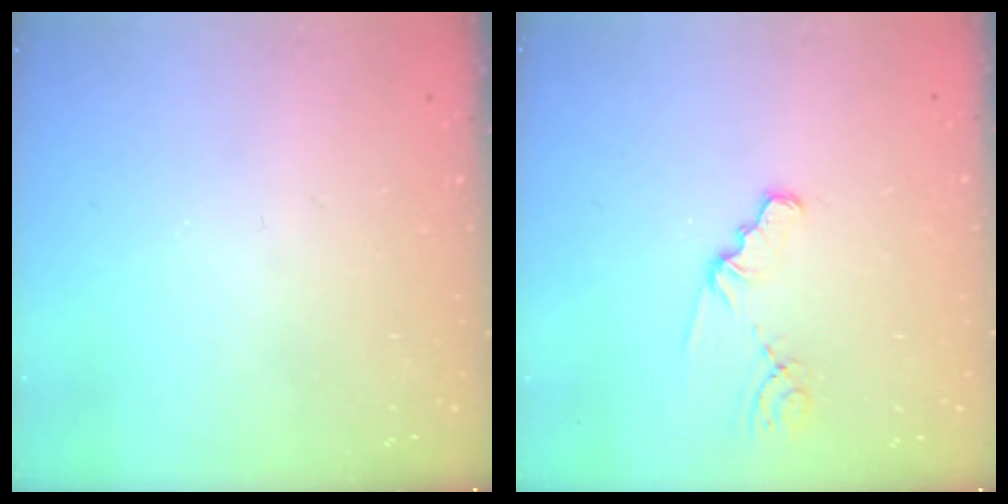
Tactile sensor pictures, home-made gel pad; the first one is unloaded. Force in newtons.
{"total": 1.9, "press": 1.9, "slide": 0.3}